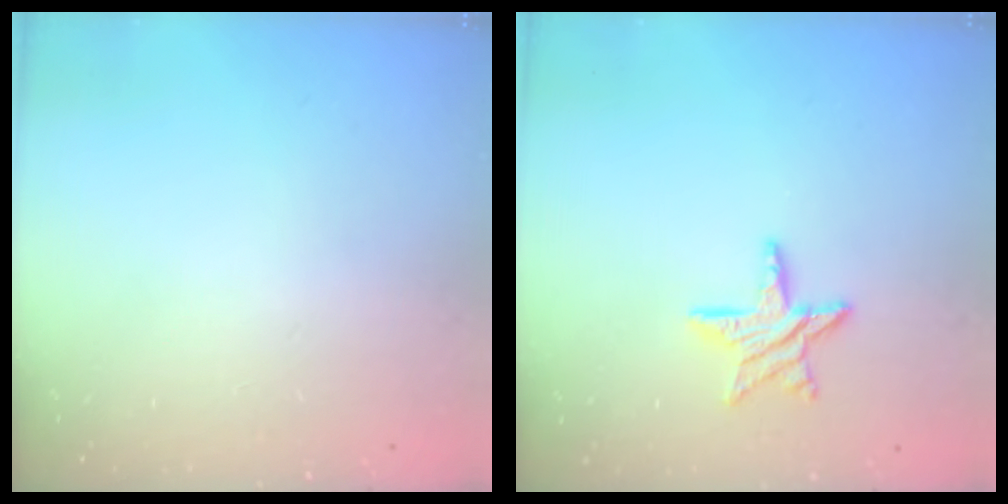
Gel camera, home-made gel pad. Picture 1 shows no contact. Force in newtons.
{"total": 9.9, "press": 9.9, "slide": 0.9}